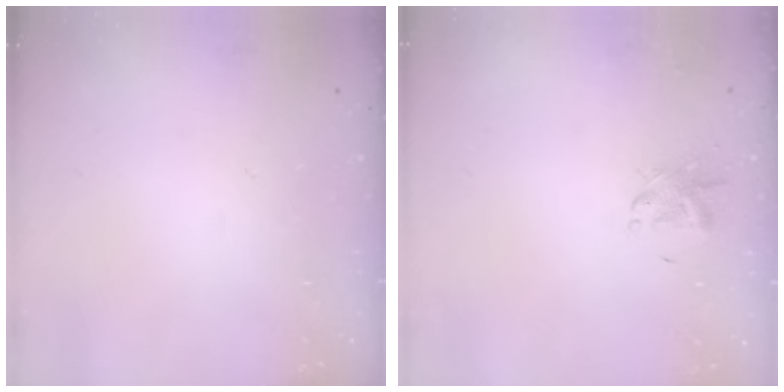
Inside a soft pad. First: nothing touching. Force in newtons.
{"total": 1.0, "press": 0.9, "slide": 0.3}